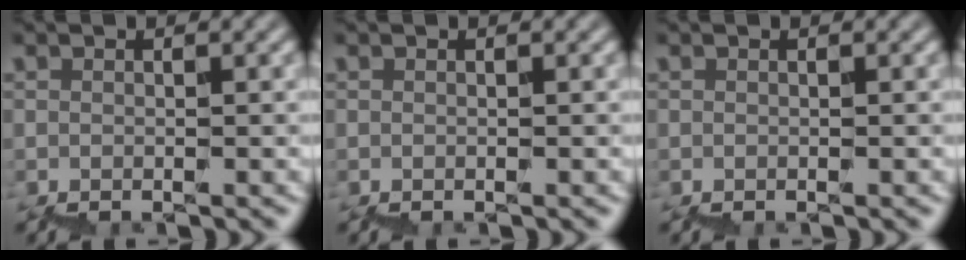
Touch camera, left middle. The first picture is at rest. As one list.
[{"total": 0.0}, {"total": 0.0}]